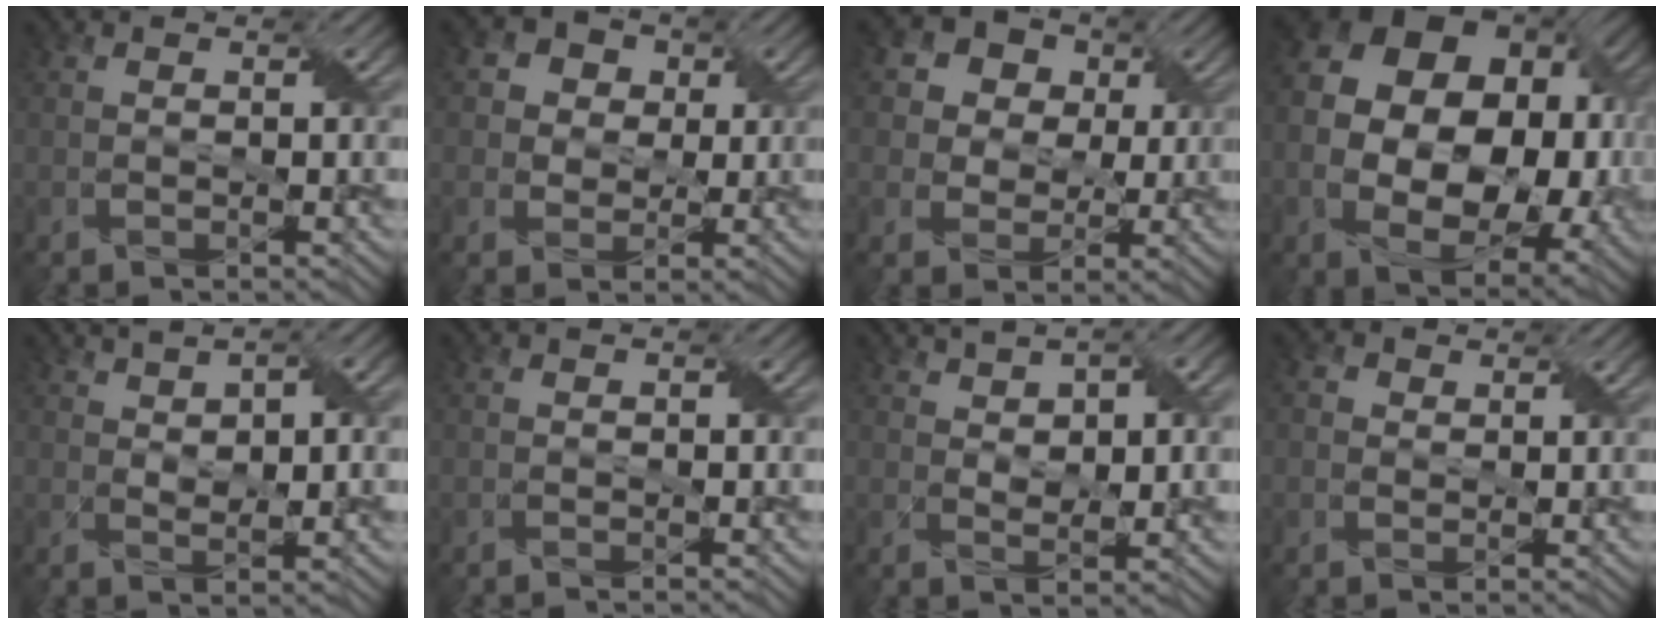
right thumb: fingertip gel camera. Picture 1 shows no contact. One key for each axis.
{"total": 5.4, "fx": 1.5, "fy": 4.8, "fz": 1.9, "tx": -0.057, "ty": 0.016, "tz": 0.016}
{"total": 11.1, "fx": 4.7, "fy": 9.0, "fz": 4.5, "tx": -0.148, "ty": 0.035, "tz": 0.089}
{"total": 17.5, "fx": 0.3, "fy": 12.1, "fz": 12.6, "tx": -0.237, "ty": -0.016, "tz": 0.018}
{"total": 7.1, "fx": 2.5, "fy": 3.2, "fz": 5.9, "tx": -0.100, "ty": 0.011, "tz": 0.041}
{"total": 0.6, "fx": -0.4, "fy": 0.2, "fz": 0.5, "tx": -0.008, "ty": 0.000, "tz": -0.006}
{"total": 7.9, "fx": 3.0, "fy": 3.6, "fz": 6.4, "tx": -0.114, "ty": 0.011, "tz": 0.049}
{"total": 1.7, "fx": 0.4, "fy": 1.5, "fz": 0.6, "tx": -0.018, "ty": 0.004, "tz": 0.002}